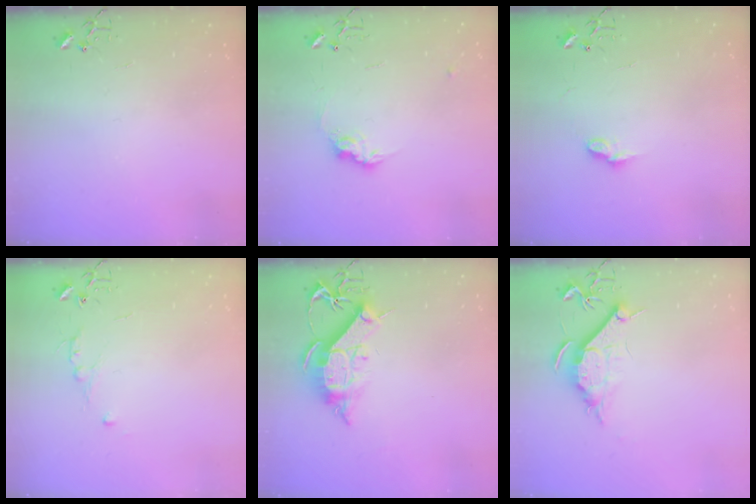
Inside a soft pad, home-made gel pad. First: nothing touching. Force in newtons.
{"total": 9.4, "press": 9.3, "slide": 0.5}
{"total": 6.9, "press": 6.9, "slide": 0.2}
{"total": 4.8, "press": 4.8, "slide": 0.7}
{"total": 13.2, "press": 13.1, "slide": 1.5}
{"total": 9.3, "press": 9.2, "slide": 1.0}